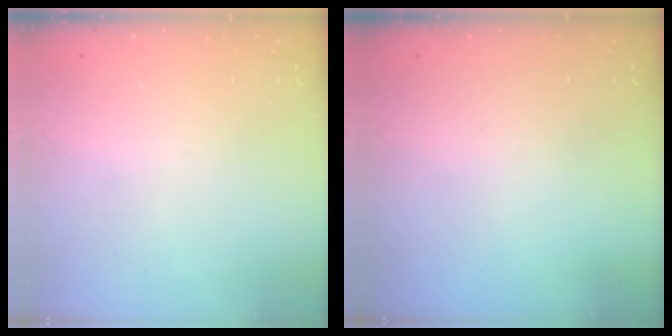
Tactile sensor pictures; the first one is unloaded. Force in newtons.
{"total": 0.0}